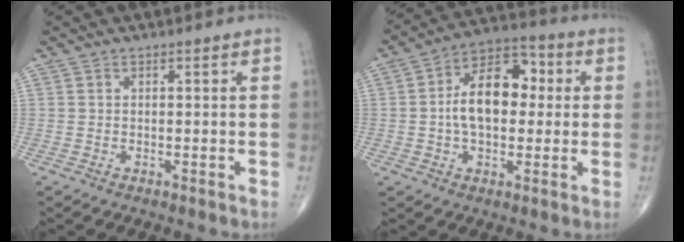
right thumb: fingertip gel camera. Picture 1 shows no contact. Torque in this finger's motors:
{"motor_torque": [0.19, 0.40, 1.37, 0.25, 0.15]}